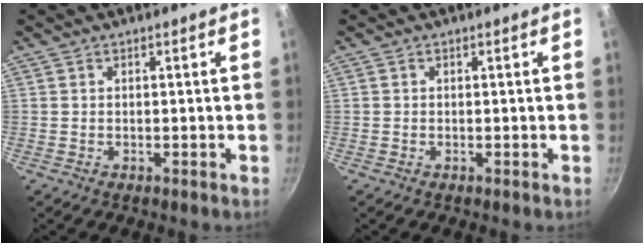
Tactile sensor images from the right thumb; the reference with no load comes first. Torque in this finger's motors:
{"motor_torque": [-0.18, 0.29, -0.49, -0.14, 0.01]}